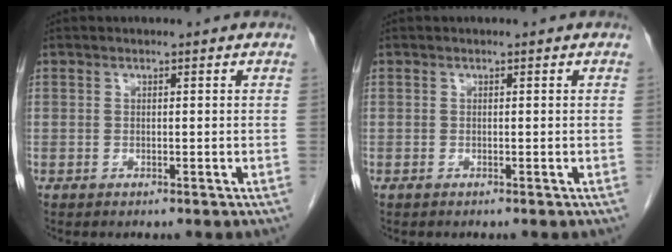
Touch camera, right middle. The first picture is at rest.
{"total": 0.0}